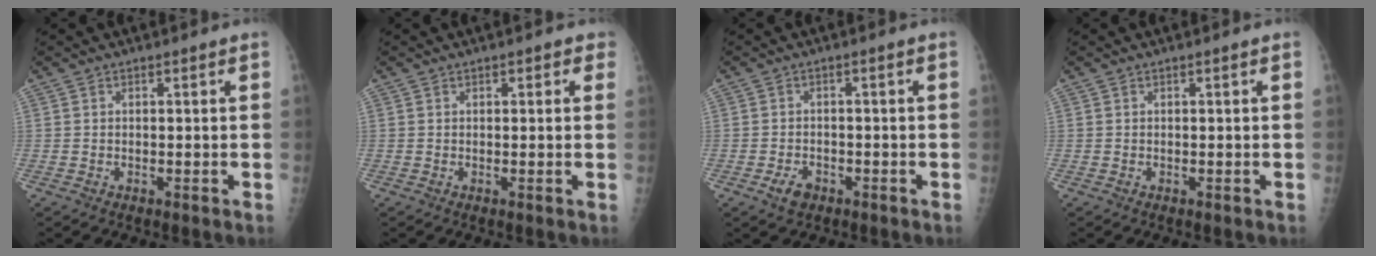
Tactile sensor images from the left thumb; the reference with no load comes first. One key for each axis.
{"total": 2.0, "fx": 1.0, "fy": 1.2, "fz": 1.2, "tx": 0.002, "ty": 0.000, "tz": 0.008}
{"total": 3.0, "fx": -1.7, "fy": 1.8, "fz": 1.6, "tx": -0.029, "ty": 0.011, "tz": -0.024}
{"total": 0.0}